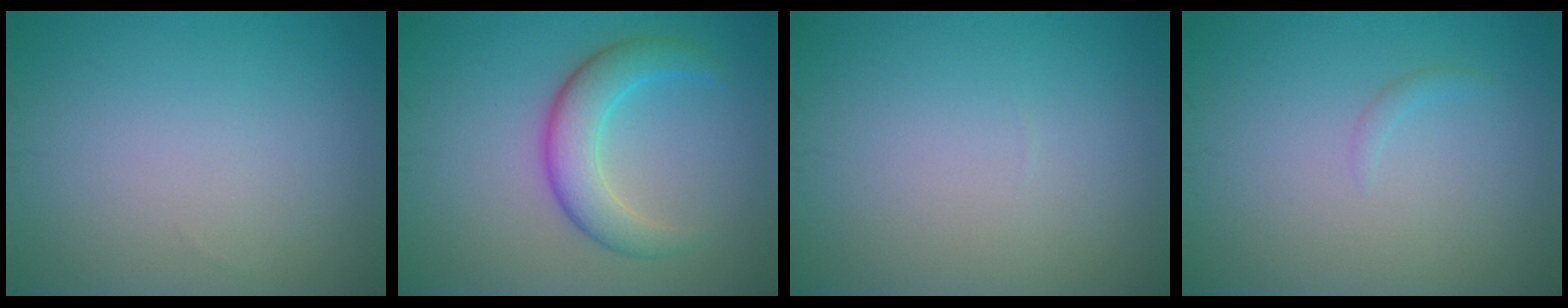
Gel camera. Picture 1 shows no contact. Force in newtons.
{"total": 3.8, "press": 3.8, "slide": 0.0}
{"total": 0.0}
{"total": 0.6, "press": 0.6, "slide": 0.1}